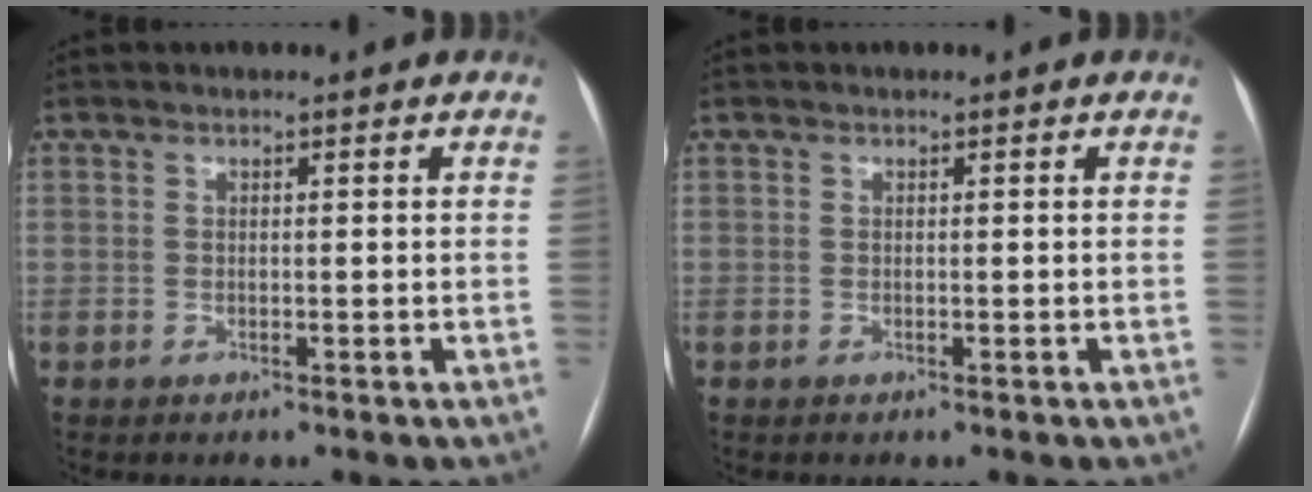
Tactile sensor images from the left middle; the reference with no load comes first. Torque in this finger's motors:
{"motor_torque": [0.00, 0.00, 0.00, 0.01]}